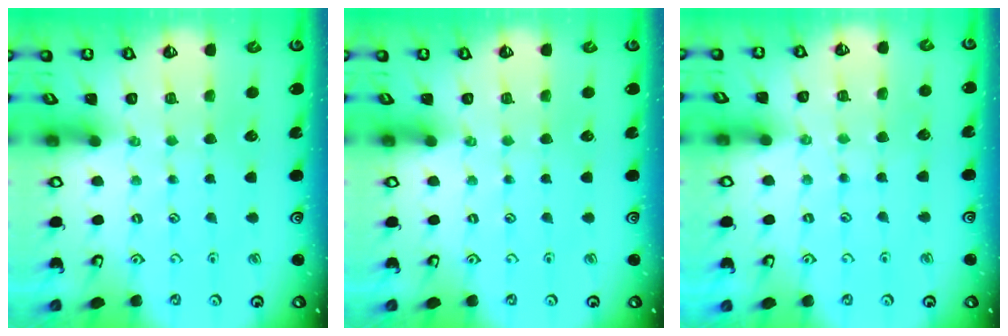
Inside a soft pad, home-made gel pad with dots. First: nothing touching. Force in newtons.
{"total": 0.0}
{"total": 3.9, "press": 3.8, "slide": 0.5}